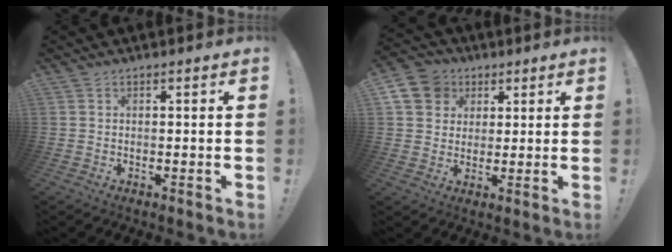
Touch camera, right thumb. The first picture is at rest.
{"total": 10.2, "force": [3.9, 8.7, 3.7], "torque": [-0.054, -0.015, 0.080]}